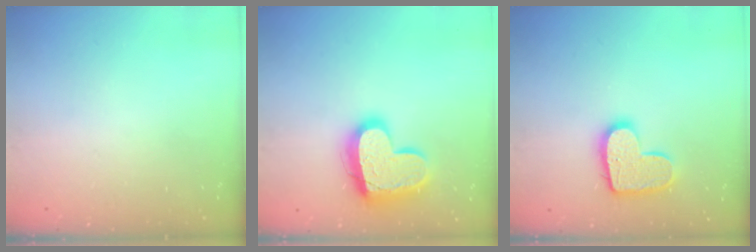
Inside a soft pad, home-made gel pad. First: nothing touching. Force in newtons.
{"total": 17.5, "press": 17.4, "slide": 1.3}
{"total": 13.5, "press": 13.5, "slide": 0.8}